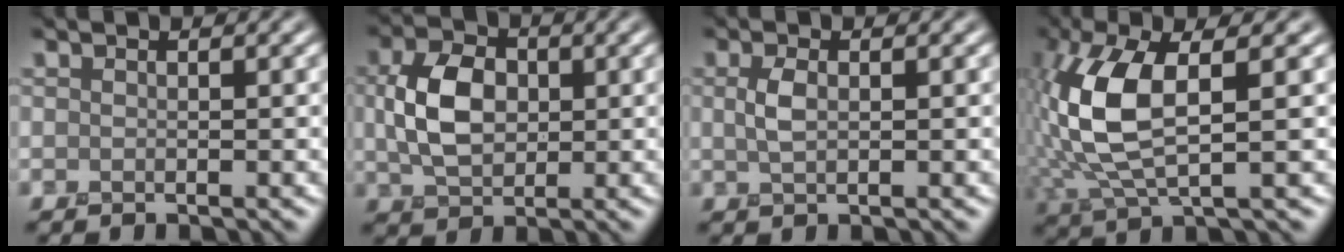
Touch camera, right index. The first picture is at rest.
{"total": 5.4, "force": [0.2, 3.8, 3.8], "torque": [-0.088, 0.001, 0.002]}
{"total": 1.6, "force": [0.1, 0.8, 1.4], "torque": [-0.038, 0.000, 0.002]}
{"total": 8.7, "force": [1.0, 3.5, 7.9], "torque": [-0.188, 0.005, 0.017]}